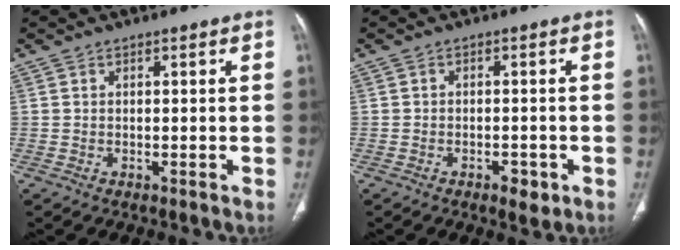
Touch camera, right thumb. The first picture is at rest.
{"total": 3.2, "force": [-1.6, 1.7, 2.2], "torque": [-0.023, 0.005, -0.019]}